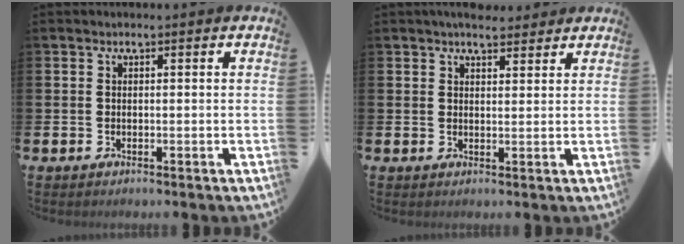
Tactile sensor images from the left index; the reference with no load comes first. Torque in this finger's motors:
{"motor_torque": [1.00, -1.14, 0.14, 0.09]}